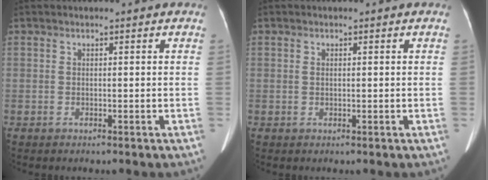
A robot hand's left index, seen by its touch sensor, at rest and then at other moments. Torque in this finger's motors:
{"motor_torque": [-0.08, -0.06, -0.02, -0.01]}